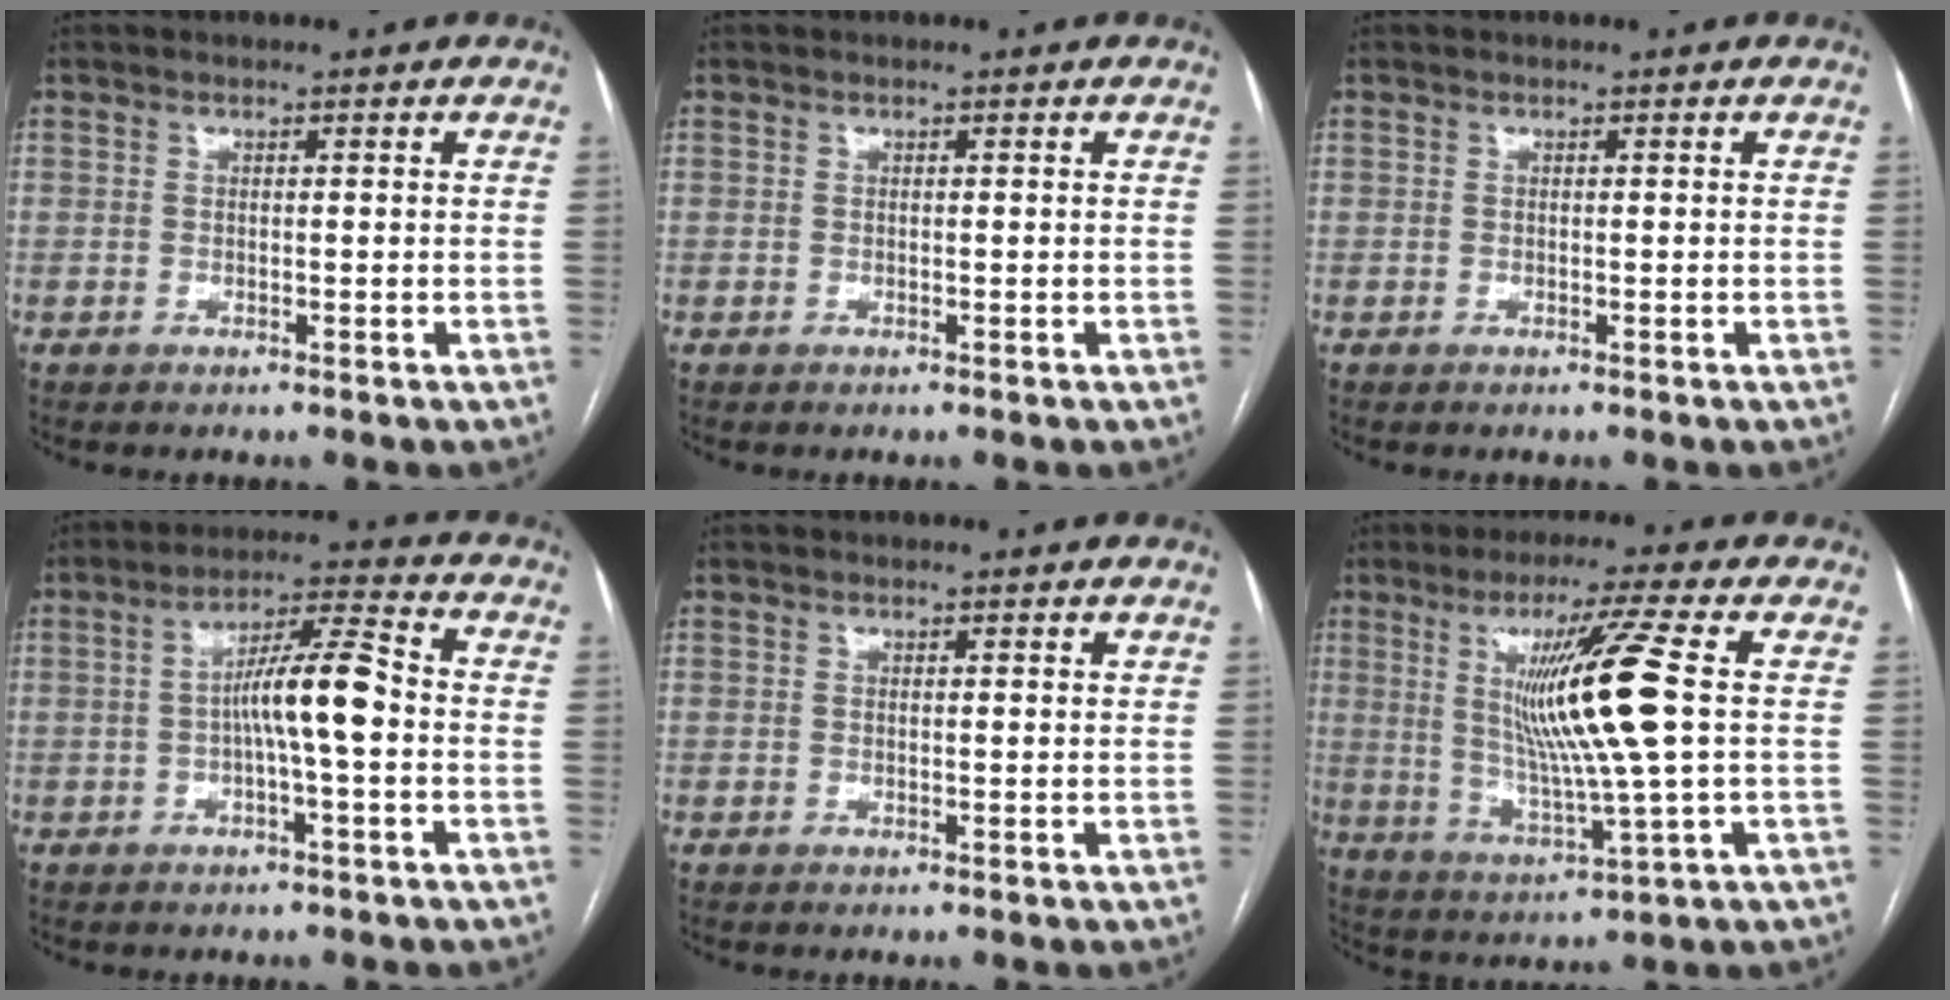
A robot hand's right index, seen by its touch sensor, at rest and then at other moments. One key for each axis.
{"total": 0.0}
{"total": 0.0}
{"total": 8.3, "fx": -0.8, "fy": 0.5, "fz": 8.3, "tx": -0.147, "ty": 0.019, "tz": -0.019}
{"total": 0.5, "fx": 0.5, "fy": 0.0, "fz": 0.3, "tx": -0.005, "ty": 0.001, "tz": 0.004}
{"total": 13.8, "fx": 2.3, "fy": -0.3, "fz": 13.6, "tx": -0.251, "ty": -0.010, "tz": 0.044}